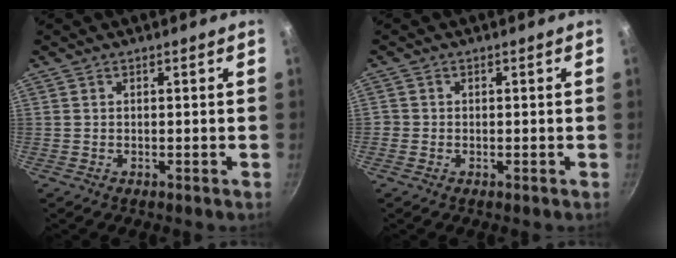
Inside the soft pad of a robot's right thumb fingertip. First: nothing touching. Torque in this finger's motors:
{"motor_torque": [-0.08, 0.31, 0.04, 0.55, 0.03]}